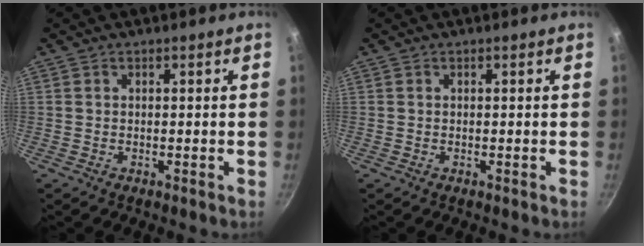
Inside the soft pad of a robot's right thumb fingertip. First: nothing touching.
{"total": 0.0}